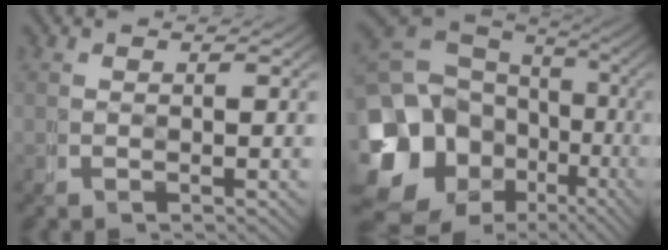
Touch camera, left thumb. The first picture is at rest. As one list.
[{"total": 16.3, "force": [-4.2, 13.3, 8.5], "torque": [-0.188, -0.059, -0.055]}]